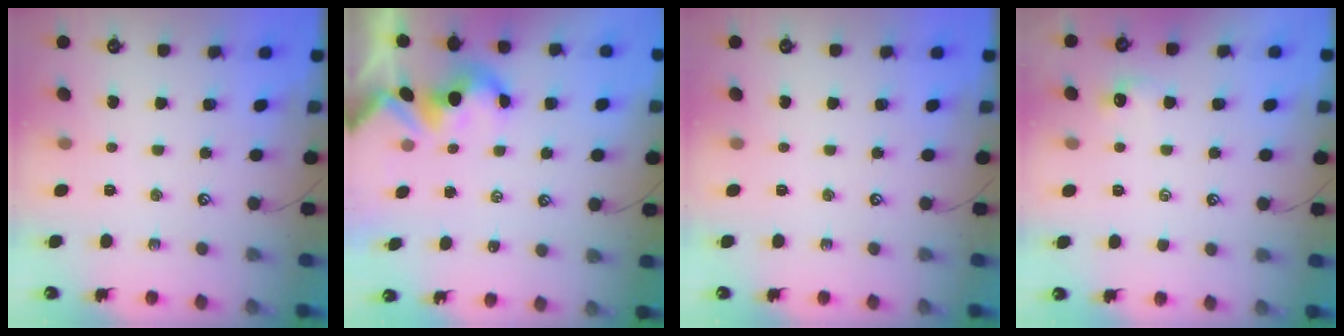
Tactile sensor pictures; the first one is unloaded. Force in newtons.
{"total": 2.4, "press": 2.4, "slide": 0.1}
{"total": 0.0}
{"total": 0.9, "press": 0.8, "slide": 0.4}